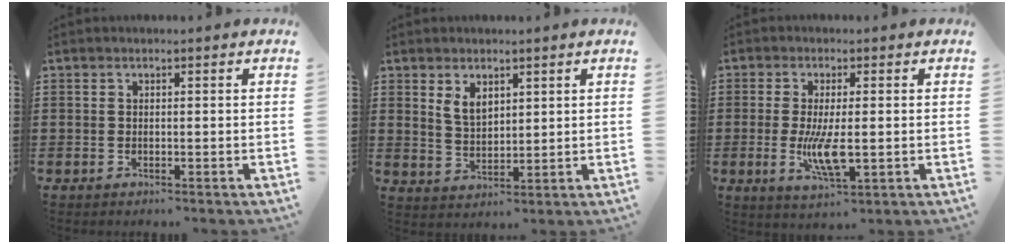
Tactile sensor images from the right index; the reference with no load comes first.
{"total": 3.6, "force": [2.0, 2.1, 2.1], "torque": [-0.048, 0.006, 0.038]}
{"total": 6.6, "force": [-0.8, 1.8, 6.3], "torque": [-0.127, -0.012, -0.015]}